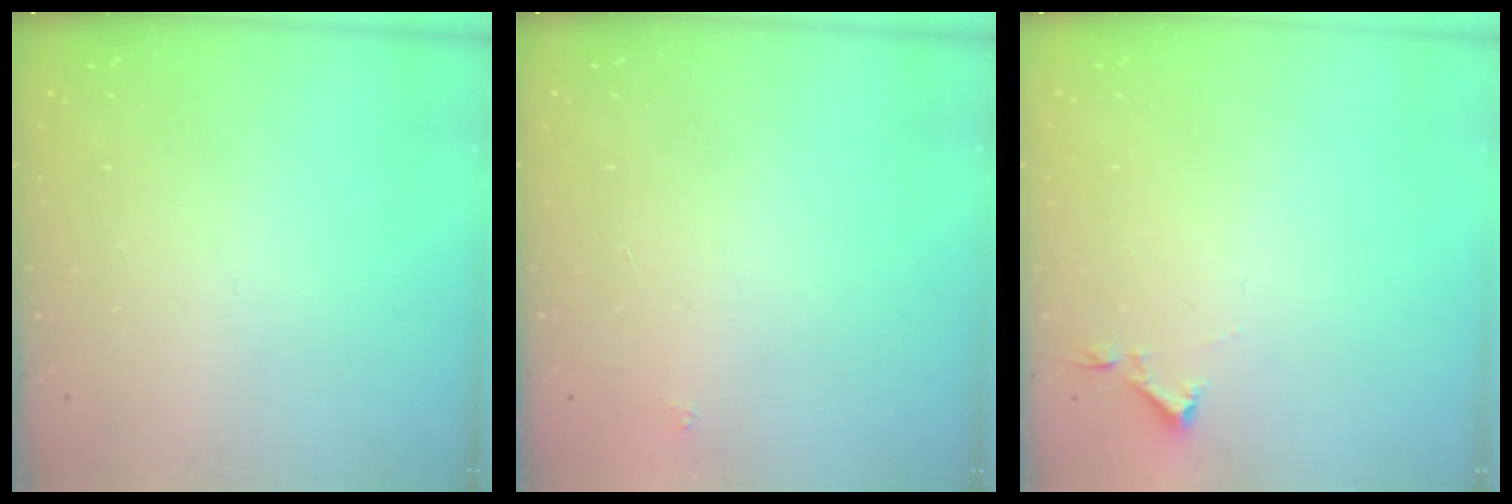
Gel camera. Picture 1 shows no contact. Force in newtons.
{"total": 1.8, "press": 1.7, "slide": 0.1}
{"total": 2.9, "press": 2.9, "slide": 0.5}